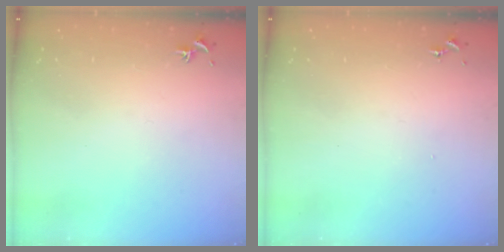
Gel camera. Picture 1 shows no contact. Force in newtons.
{"total": 0.0}